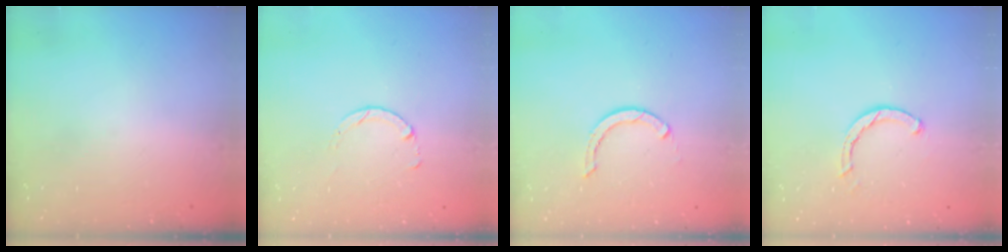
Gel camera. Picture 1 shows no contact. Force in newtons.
{"total": 1.4, "press": 1.4, "slide": 0.2}
{"total": 2.6, "press": 2.6, "slide": 0.1}
{"total": 2.4, "press": 2.4, "slide": 0.1}